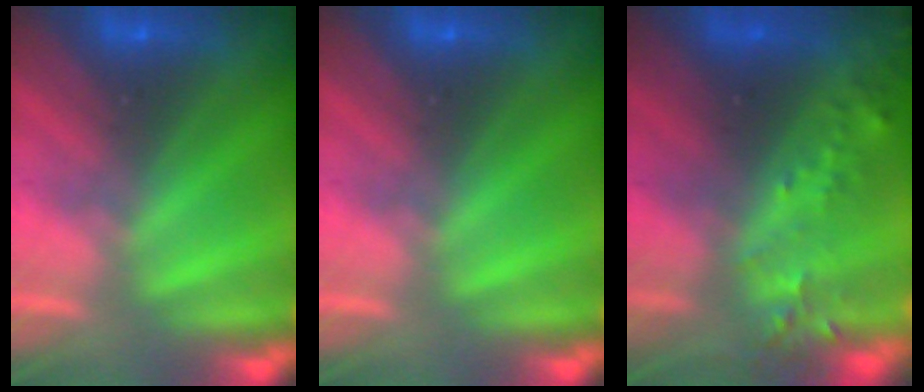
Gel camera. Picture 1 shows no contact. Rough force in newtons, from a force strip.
{"total": 0.0}
{"total": 6.7}